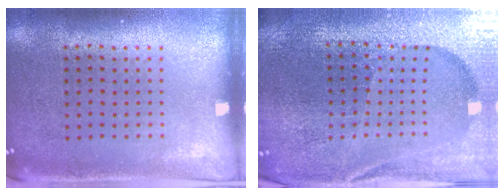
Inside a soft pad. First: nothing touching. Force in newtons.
{"total": 5.0, "press": 4.6, "slide": 1.8}